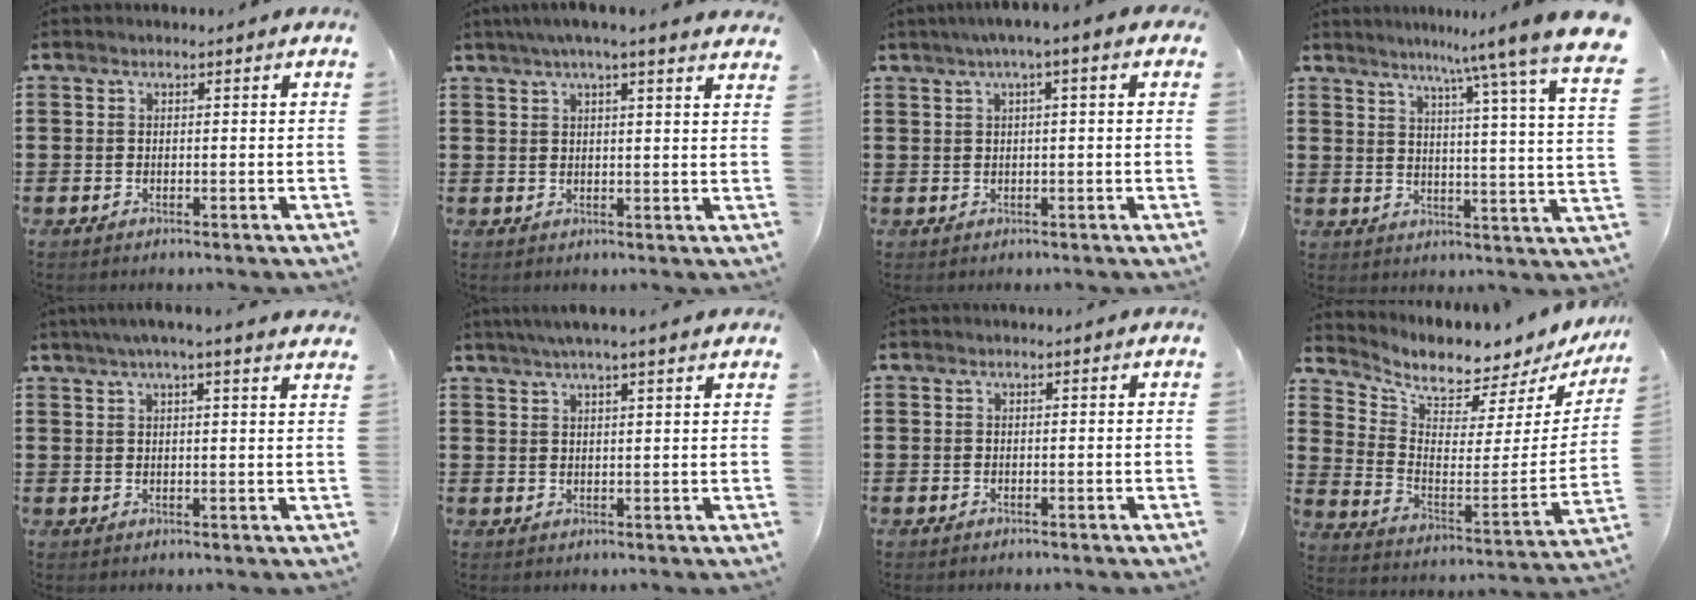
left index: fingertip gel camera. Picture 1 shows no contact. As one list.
[{"total": 3.5, "force": [2.6, -0.4, 2.3], "torque": [-0.052, -0.002, 0.044]}, {"total": 2.6, "force": [0.5, 0.0, 2.5], "torque": [-0.046, -0.001, 0.008]}, {"total": 7.9, "force": [6.8, -2.1, 3.5], "torque": [-0.084, -0.065, 0.105]}, {"total": 3.8, "force": [3.0, -0.4, 2.3], "torque": [-0.053, -0.003, 0.053]}, {"total": 3.9, "force": [3.2, -0.2, 2.2], "torque": [-0.051, 0.000, 0.056]}, {"total": 0.0}, {"total": 5.0, "force": [4.8, 0.6, 1.2], "torque": [-0.048, -0.064, 0.077]}]